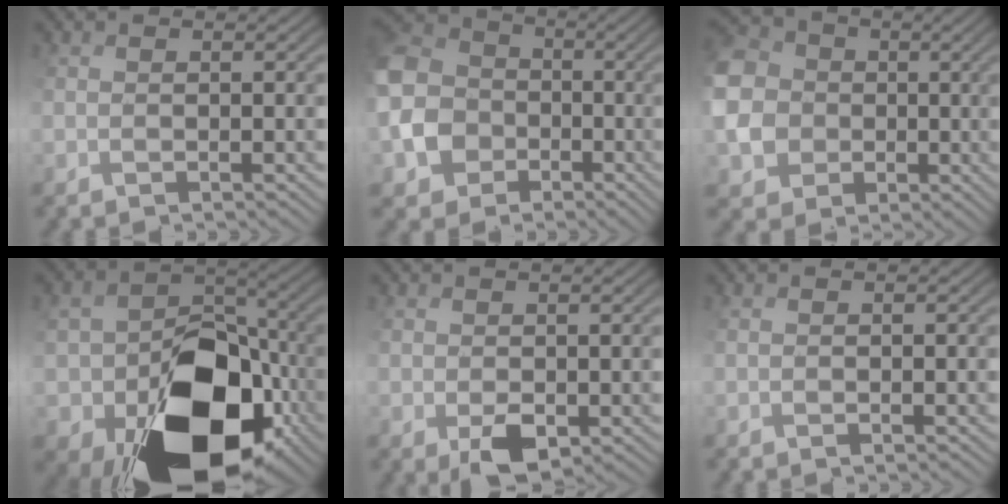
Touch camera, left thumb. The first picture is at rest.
{"total": 10.7, "force": [-2.3, 9.5, 4.3], "torque": [-0.166, -0.022, -0.058]}
{"total": 11.7, "force": [0.9, 10.7, 4.6], "torque": [-0.177, -0.006, 0.009]}
{"total": 17.6, "force": [-6.7, 12.5, 10.4], "torque": [-0.170, -0.045, -0.094]}
{"total": 3.5, "force": [-0.4, 2.4, 2.5], "torque": [-0.062, -0.006, -0.005]}
{"total": 0.0}